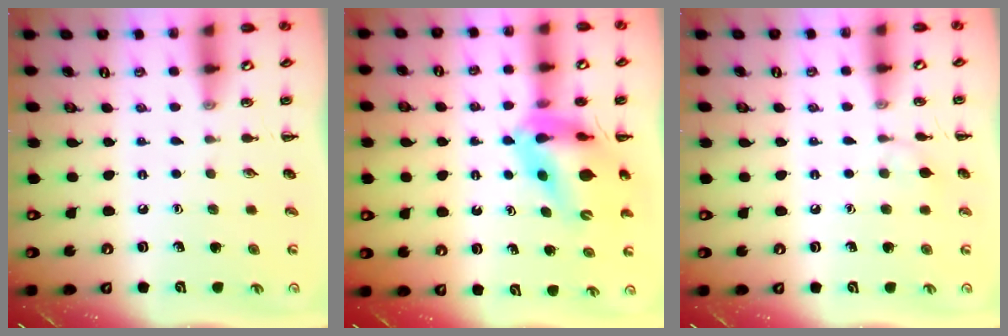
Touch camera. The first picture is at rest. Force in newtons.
{"total": 12.2, "press": 11.7, "slide": 3.4}
{"total": 4.7, "press": 4.3, "slide": 1.8}